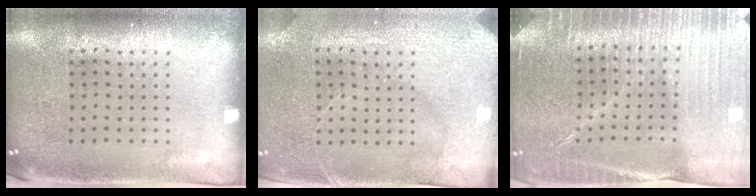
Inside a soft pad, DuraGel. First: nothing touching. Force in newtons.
{"total": 2.9, "press": 2.8, "slide": 0.7}
{"total": 4.4, "press": 4.1, "slide": 1.7}